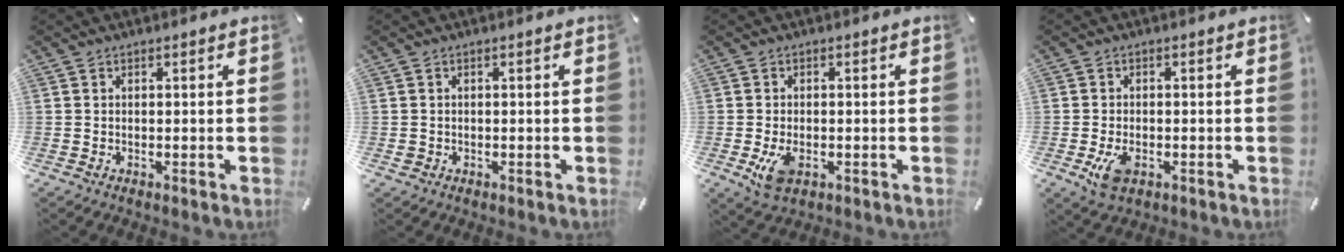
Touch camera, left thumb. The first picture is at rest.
{"total": 0.8, "force": [-0.1, 0.8, 0.2], "torque": [-0.004, 0.004, -0.004]}
{"total": 5.1, "force": [-1.3, 3.2, 3.7], "torque": [-0.080, -0.004, -0.027]}
{"total": 4.8, "force": [-1.6, 2.9, 3.4], "torque": [-0.076, -0.004, -0.033]}